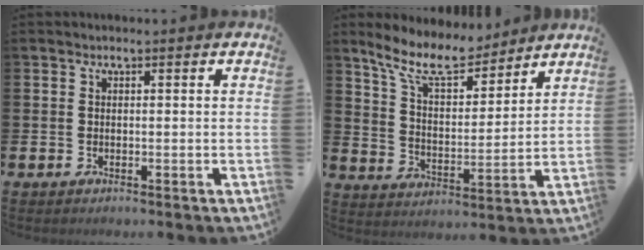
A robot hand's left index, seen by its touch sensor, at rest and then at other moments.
{"total": 10.0, "force": [8.9, 2.6, 3.6], "torque": [-0.096, -0.046, 0.162]}